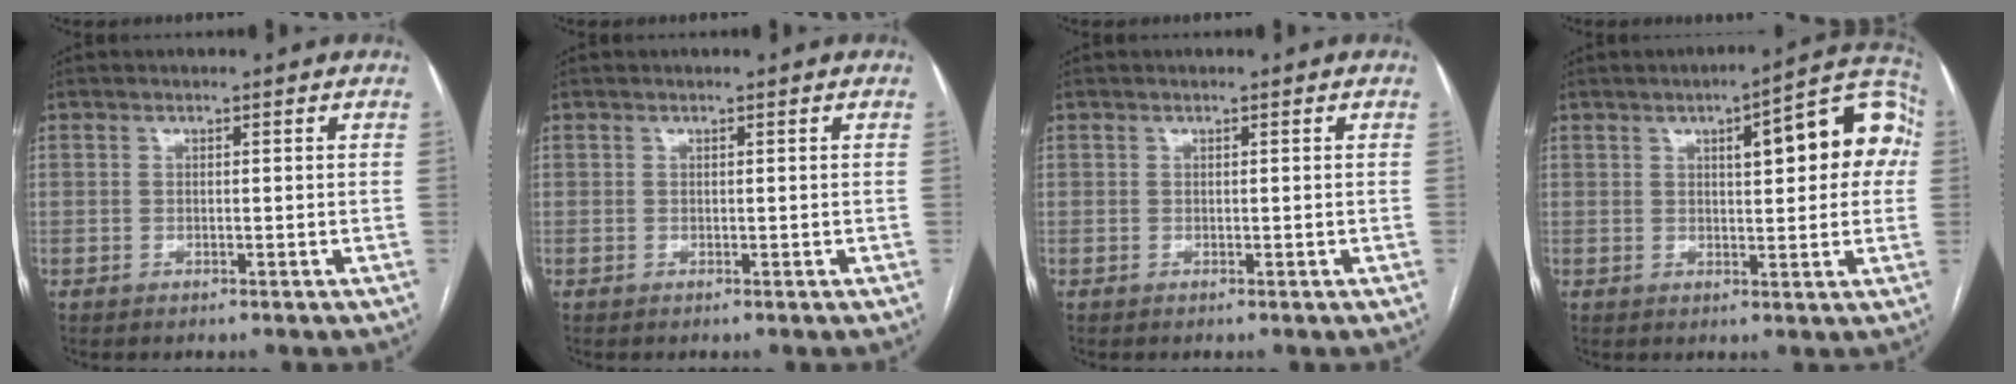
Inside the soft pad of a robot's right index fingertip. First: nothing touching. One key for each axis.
{"total": 0.0}
{"total": 0.0}
{"total": 13.4, "fx": 3.1, "fy": 3.6, "fz": 12.5, "tx": -0.149, "ty": 0.037, "tz": 0.033}